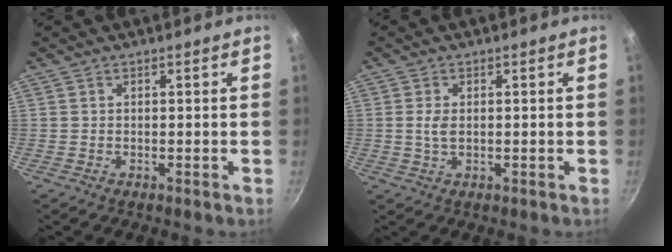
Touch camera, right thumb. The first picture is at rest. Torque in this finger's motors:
{"motor_torque": [-0.22, 0.18, 0.13, 0.67, -0.04]}